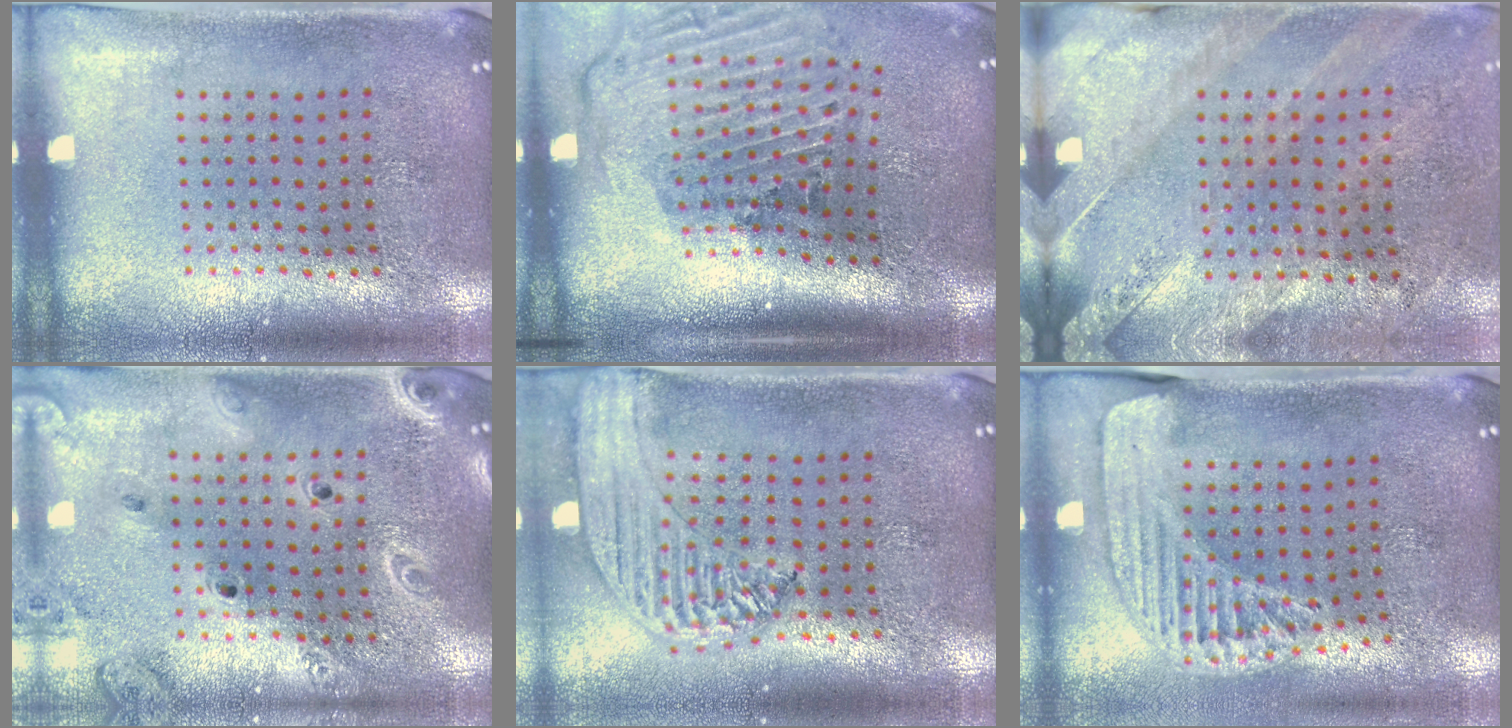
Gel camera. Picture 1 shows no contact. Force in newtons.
{"total": 2.9, "press": 2.0, "slide": 2.2}
{"total": 2.4, "press": 2.0, "slide": 1.3}
{"total": 2.3, "press": 2.1, "slide": 0.9}
{"total": 1.8, "press": 1.7, "slide": 0.6}
{"total": 1.5, "press": 1.5, "slide": 0.2}